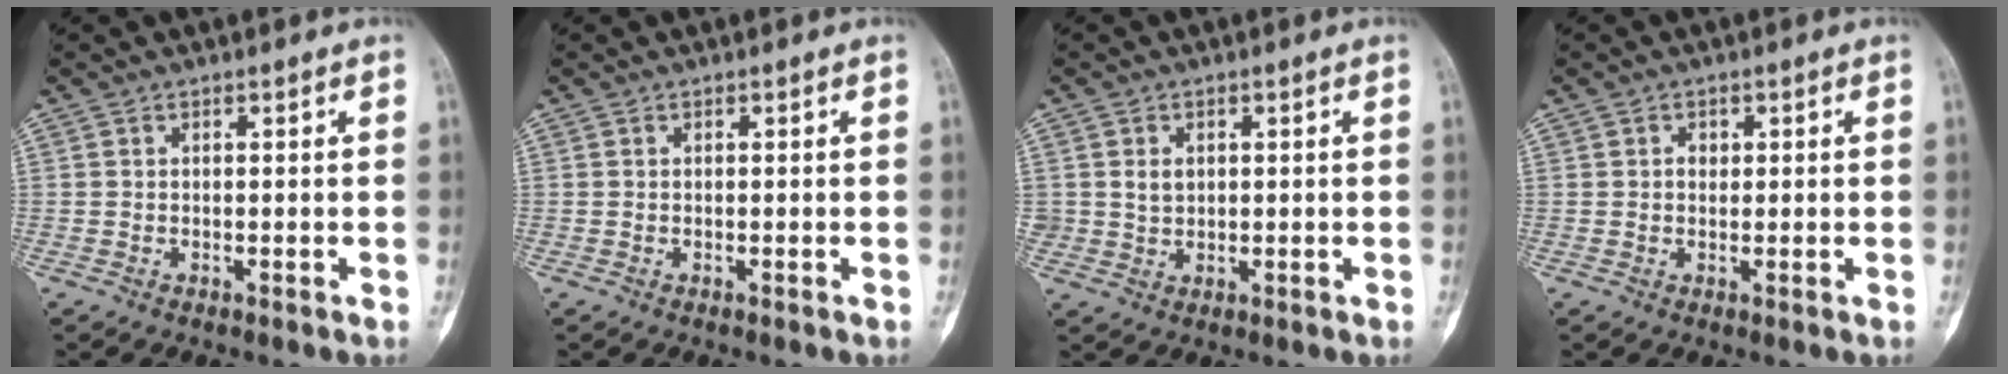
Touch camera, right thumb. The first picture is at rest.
{"total": 0.0}
{"total": 2.6, "force": [0.7, 2.1, 1.3], "torque": [-0.013, -0.005, 0.018]}
{"total": 1.4, "force": [0.4, 1.2, 0.7], "torque": [-0.006, 0.001, 0.005]}